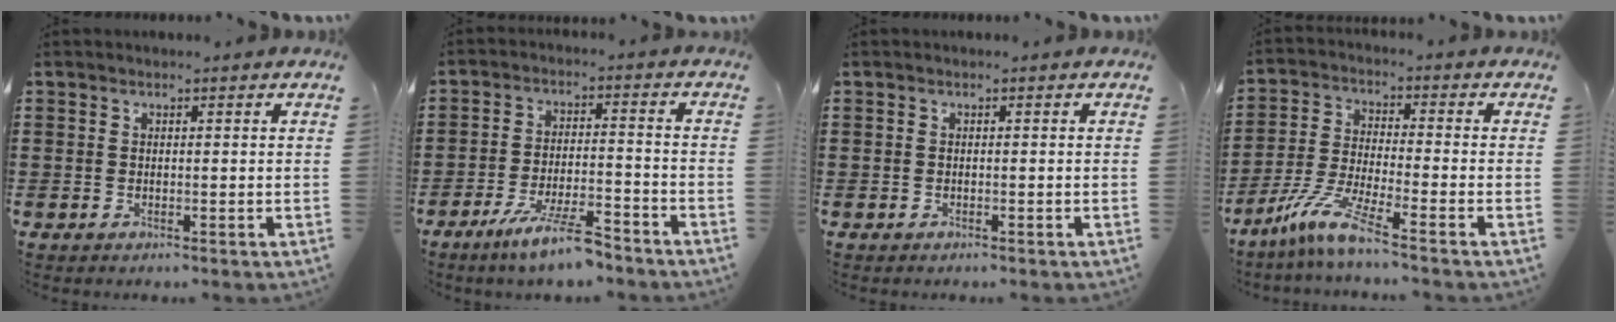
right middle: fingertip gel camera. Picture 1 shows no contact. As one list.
[{"total": 7.7, "force": [-5.8, 1.0, 4.9], "torque": [-0.102, -0.005, -0.108]}, {"total": 0.0}, {"total": 7.8, "force": [-5.7, 0.1, 5.2], "torque": [-0.126, -0.020, -0.118]}]